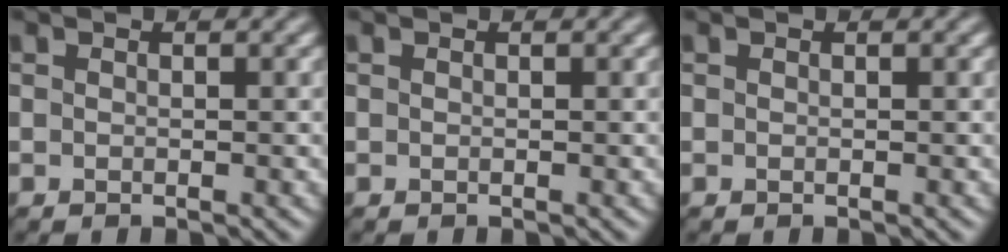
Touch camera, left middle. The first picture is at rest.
{"total": 0.0}
{"total": 0.0}